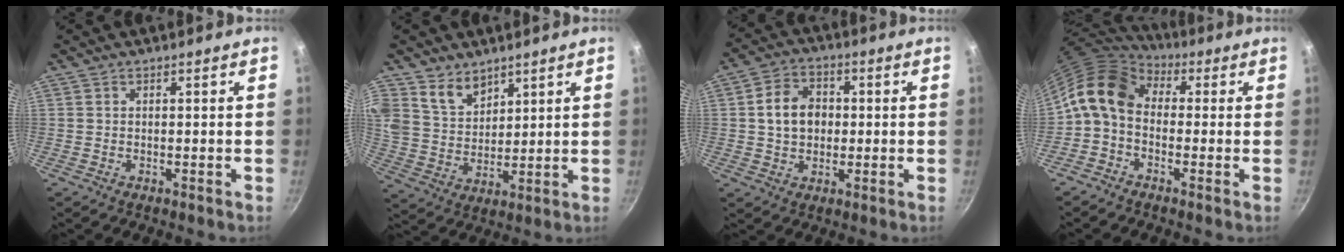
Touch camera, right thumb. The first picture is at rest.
{"total": 8.2, "force": [5.6, 5.3, 2.8], "torque": [-0.030, -0.037, 0.109]}
{"total": 8.6, "force": [0.6, 6.8, 5.2], "torque": [-0.071, 0.015, 0.003]}
{"total": 10.3, "force": [0.2, 7.4, 7.1], "torque": [-0.120, 0.030, -0.021]}